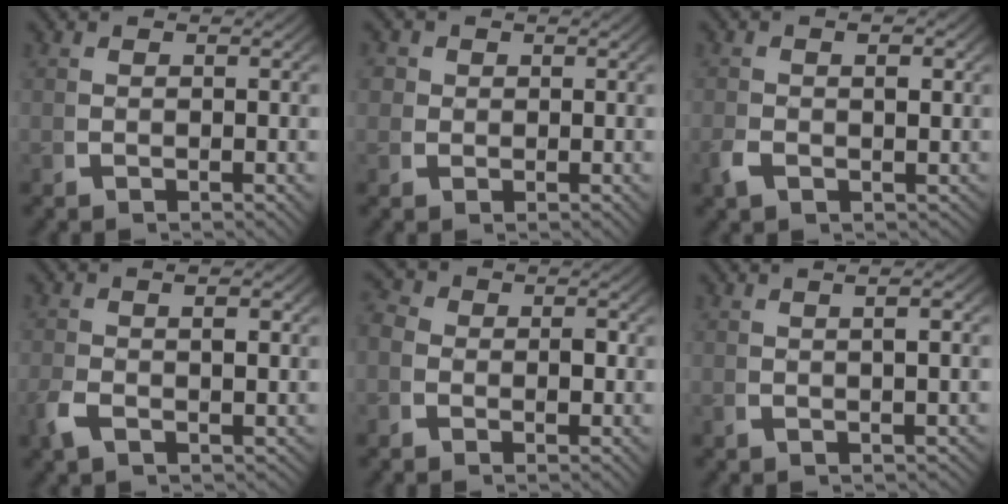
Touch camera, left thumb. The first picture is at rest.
{"total": 2.4, "force": [0.7, 2.2, 0.8], "torque": [-0.021, -0.007, 0.011]}
{"total": 2.3, "force": [-0.5, 1.7, 1.5], "torque": [-0.034, -0.004, -0.006]}
{"total": 2.7, "force": [-0.9, 1.5, 2.0], "torque": [-0.048, -0.008, -0.013]}
{"total": 3.4, "force": [-0.4, 2.9, 1.7], "torque": [-0.034, -0.002, -0.020]}
{"total": 1.7, "force": [-0.1, 0.4, 1.6], "torque": [-0.029, 0.003, 0.001]}